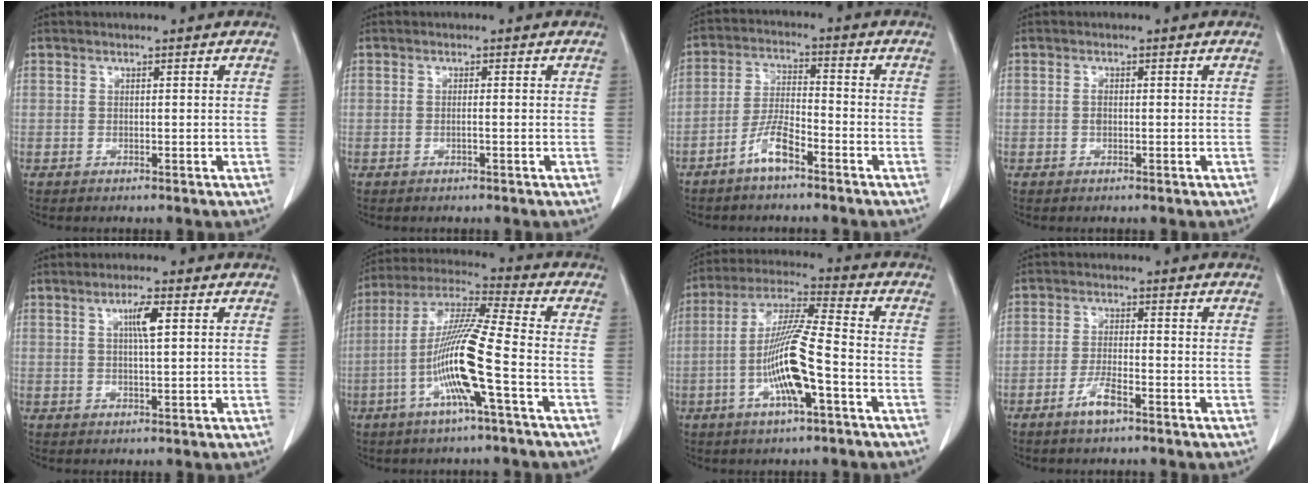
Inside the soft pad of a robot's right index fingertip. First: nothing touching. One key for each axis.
{"total": 0.6, "fx": -0.2, "fy": 0.0, "fz": 0.5, "tx": -0.011, "ty": 0.001, "tz": -0.003}
{"total": 5.8, "fx": -3.8, "fy": 1.1, "fz": 4.2, "tx": -0.091, "ty": 0.004, "tz": -0.075}
{"total": 0.9, "fx": -0.1, "fy": 0.5, "fz": 0.7, "tx": -0.017, "ty": 0.001, "tz": -0.003}
{"total": 3.7, "fx": 1.2, "fy": 0.3, "fz": 3.5, "tx": -0.061, "ty": 0.000, "tz": 0.020}
{"total": 13.6, "fx": -4.1, "fy": -0.5, "fz": 12.9, "tx": -0.261, "ty": 0.000, "tz": -0.088}
{"total": 12.4, "fx": -3.6, "fy": 1.0, "fz": 11.8, "tx": -0.235, "ty": 0.001, "tz": -0.071}
{"total": 4.2, "fx": -2.6, "fy": 0.6, "fz": 3.3, "tx": -0.066, "ty": -0.002, "tz": -0.049}